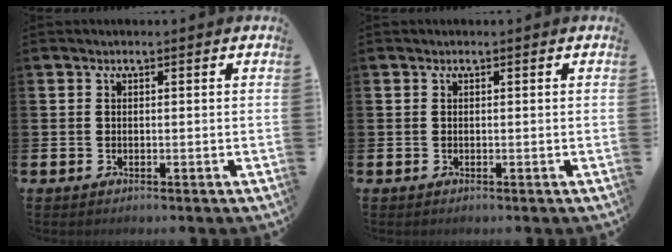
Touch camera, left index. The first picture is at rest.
{"total": 0.0}